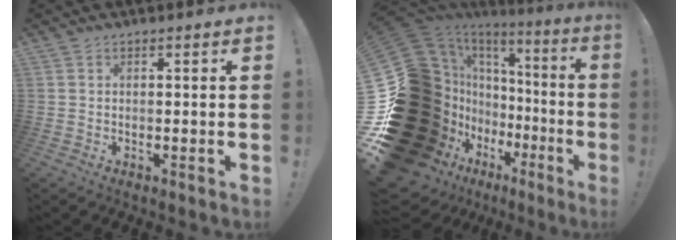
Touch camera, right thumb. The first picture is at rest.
{"total": 26.8, "force": [-6.1, 18.1, 18.8], "torque": [-0.302, -0.042, -0.006]}